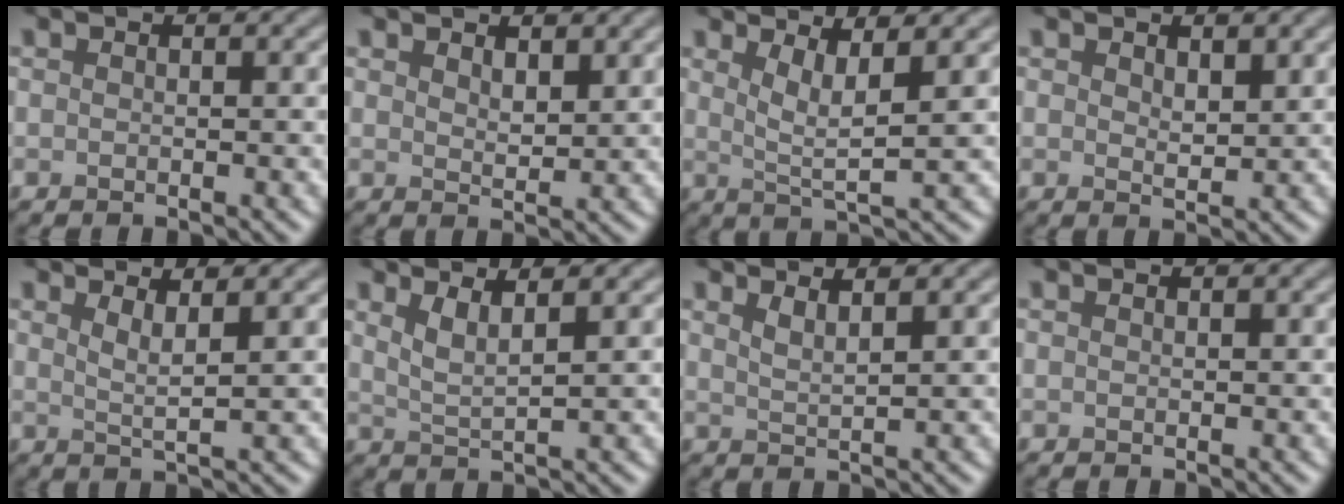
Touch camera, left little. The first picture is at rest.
{"total": 2.2, "force": [1.6, 0.9, 1.3], "torque": [-0.024, -0.006, 0.032]}
{"total": 3.6, "force": [1.6, 0.7, 3.1], "torque": [-0.056, -0.008, 0.031]}
{"total": 2.2, "force": [1.1, 1.0, 1.5], "torque": [-0.027, -0.006, 0.024]}
{"total": 2.4, "force": [1.4, 0.5, 1.9], "torque": [-0.027, -0.003, 0.021]}
{"total": 2.5, "force": [1.6, 0.6, 1.9], "torque": [-0.031, -0.005, 0.032]}
{"total": 2.0, "force": [1.5, 0.6, 1.3], "torque": [-0.013, 0.001, 0.023]}
{"total": 0.0}